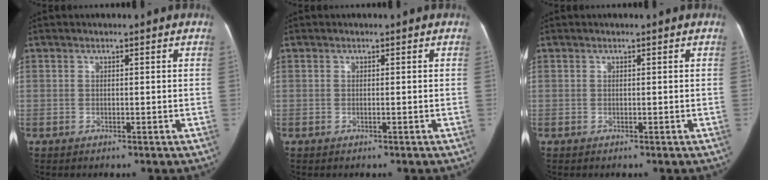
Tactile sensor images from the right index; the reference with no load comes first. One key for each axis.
{"total": 0.0}
{"total": 0.0}